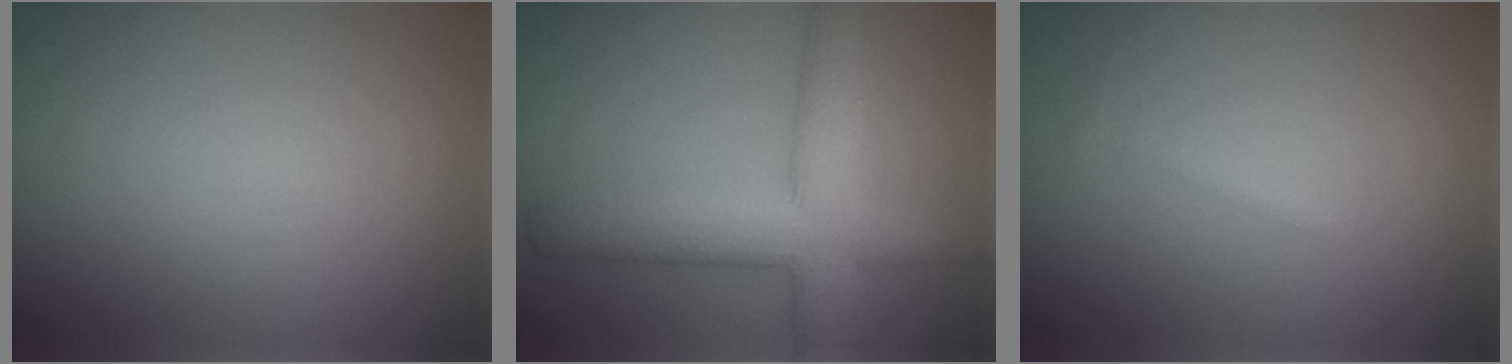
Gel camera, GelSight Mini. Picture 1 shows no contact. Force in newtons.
{"total": 7.1, "press": 7.1, "slide": 0.3}
{"total": 0.6, "press": 0.6, "slide": 0.0}